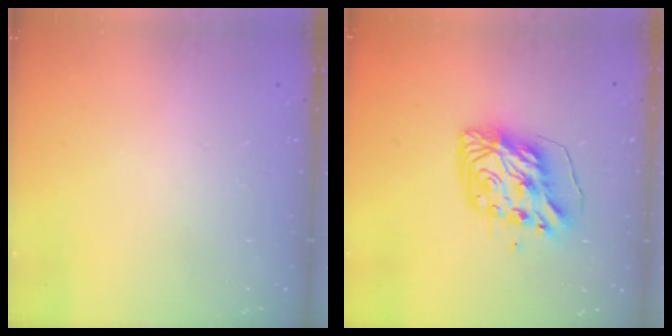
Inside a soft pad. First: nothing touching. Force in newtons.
{"total": 11.0, "press": 10.9, "slide": 1.6}